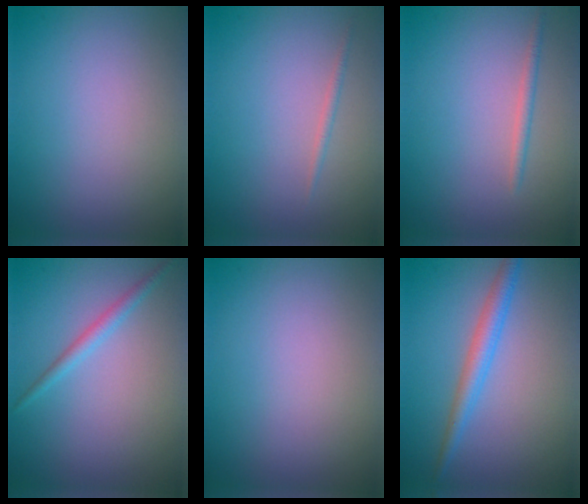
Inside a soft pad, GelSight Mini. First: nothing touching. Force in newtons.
{"total": 0.7, "press": 0.7, "slide": 0.0}
{"total": 1.1, "press": 1.1, "slide": 0.0}
{"total": 1.4, "press": 1.4, "slide": 0.1}
{"total": 0.0}
{"total": 2.6, "press": 2.6, "slide": 0.1}